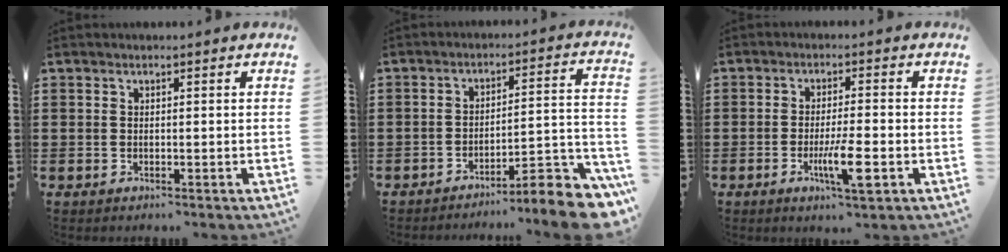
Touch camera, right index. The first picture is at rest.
{"total": 7.4, "force": [-6.1, 0.7, 4.1], "torque": [-0.057, 0.001, -0.116]}
{"total": 7.1, "force": [-2.5, 1.3, 6.5], "torque": [-0.121, -0.012, -0.044]}